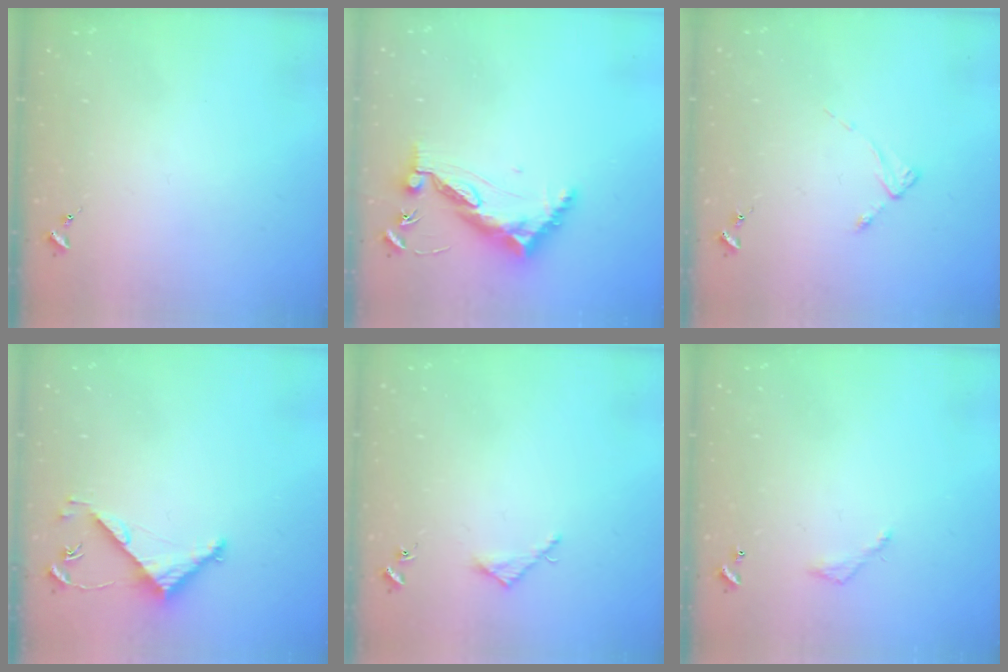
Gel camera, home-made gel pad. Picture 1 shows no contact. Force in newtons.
{"total": 12.1, "press": 12.0, "slide": 1.2}
{"total": 2.4, "press": 2.4, "slide": 0.3}
{"total": 4.8, "press": 4.8, "slide": 0.3}
{"total": 3.3, "press": 3.3, "slide": 0.3}
{"total": 3.2, "press": 3.2, "slide": 0.2}